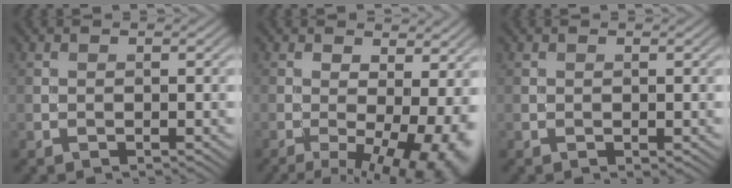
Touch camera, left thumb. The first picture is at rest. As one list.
[{"total": 11.5, "force": [-3.6, 4.2, 10.1], "torque": [-0.147, -0.020, -0.043]}, {"total": 0.5, "force": [-0.1, 0.3, 0.4], "torque": [-0.005, -0.001, -0.002]}]